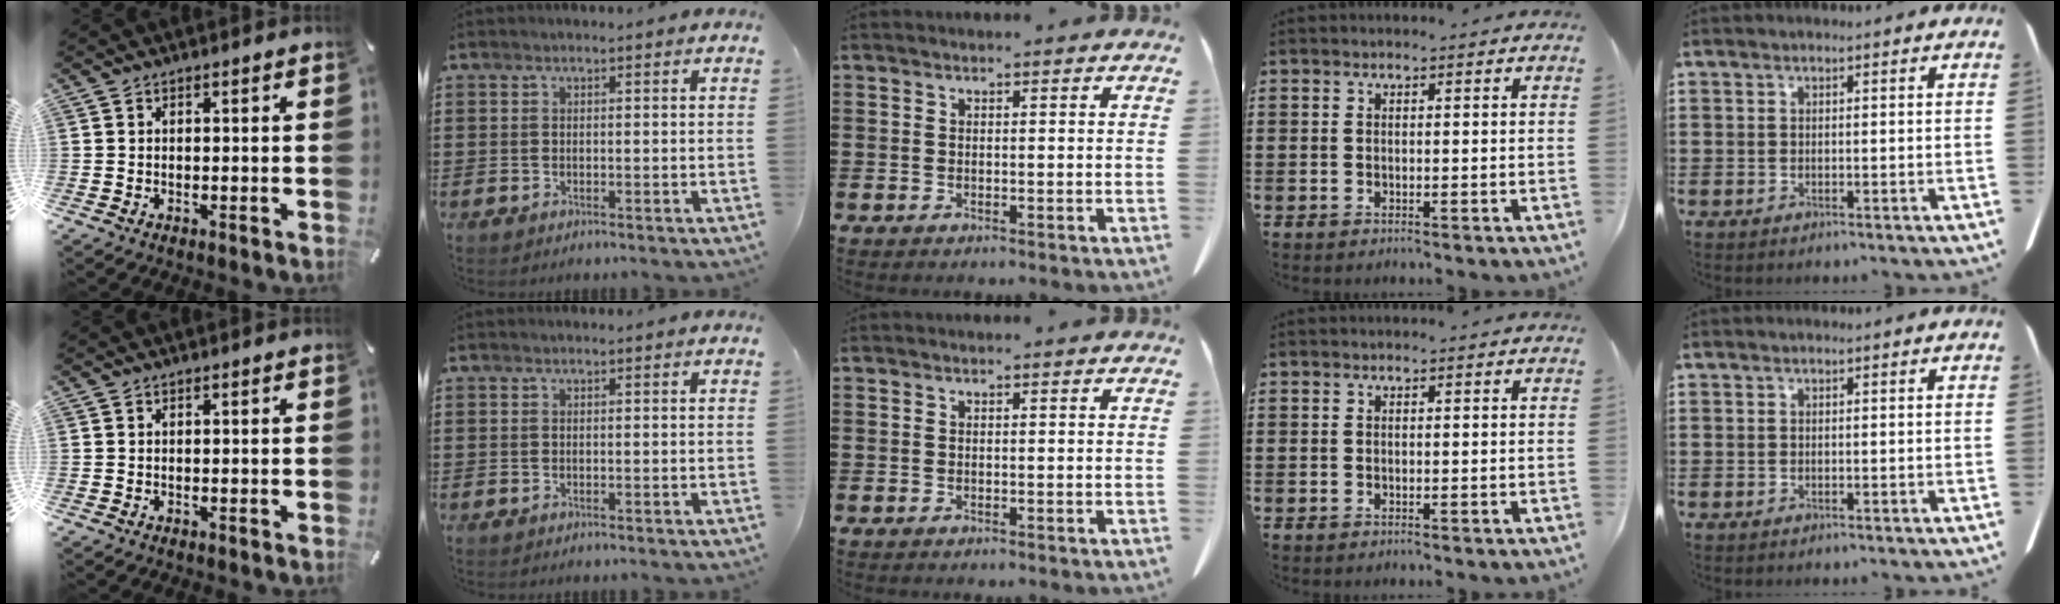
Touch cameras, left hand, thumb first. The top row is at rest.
{}